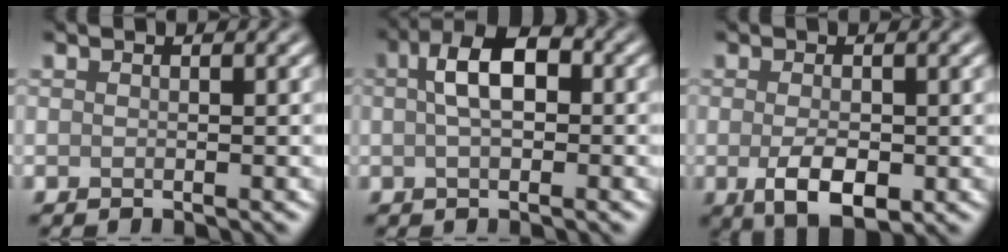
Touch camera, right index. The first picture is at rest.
{"total": 4.8, "force": [0.5, 2.6, 4.1], "torque": [-0.066, 0.013, 0.002]}
{"total": 4.1, "force": [-1.0, 2.1, 3.3], "torque": [-0.065, -0.008, -0.013]}